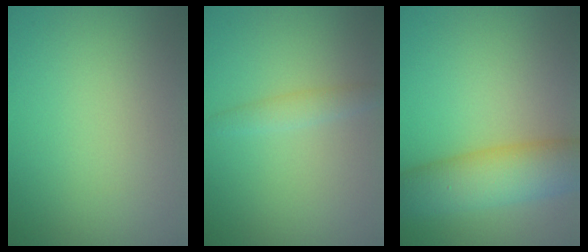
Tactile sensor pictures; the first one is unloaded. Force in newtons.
{"total": 1.5, "press": 1.5, "slide": 0.0}
{"total": 7.5, "press": 7.5, "slide": 0.2}